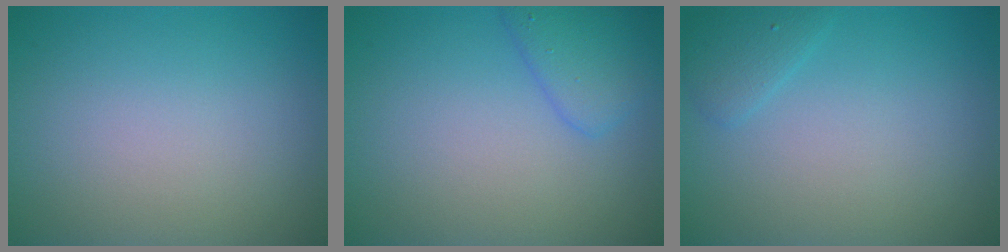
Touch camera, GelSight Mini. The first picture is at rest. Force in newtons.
{"total": 1.8, "press": 1.8, "slide": 0.1}
{"total": 1.4, "press": 1.4, "slide": 0.1}